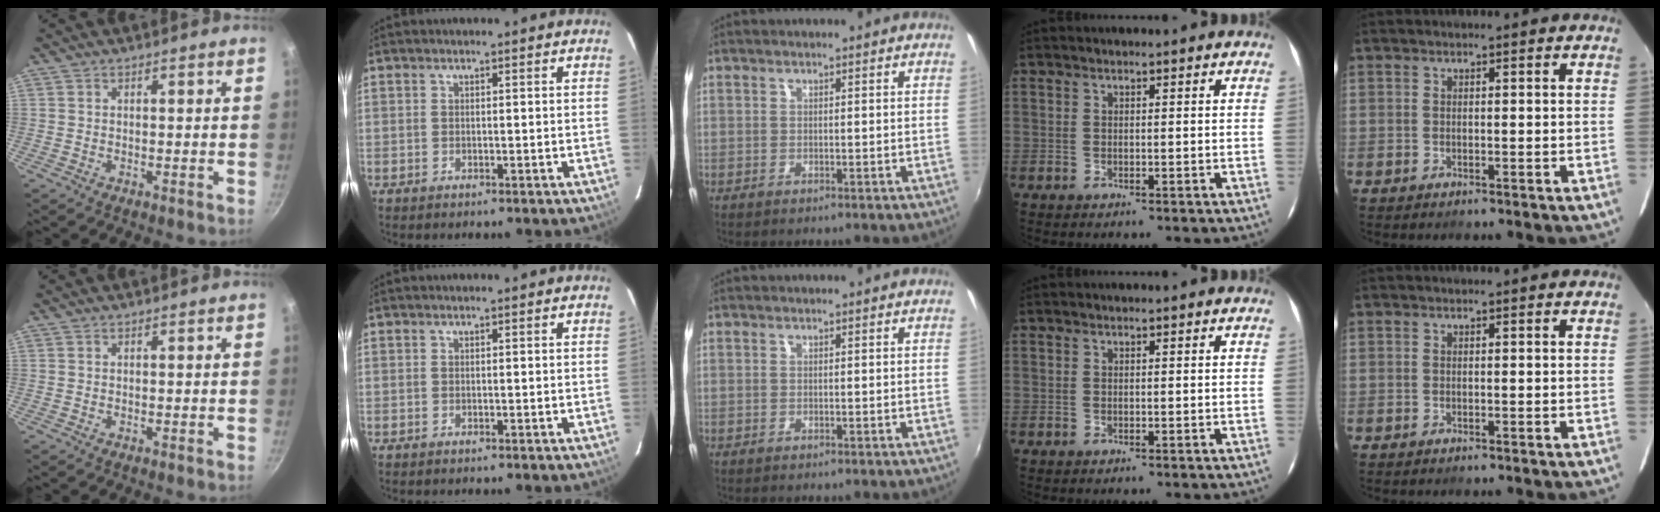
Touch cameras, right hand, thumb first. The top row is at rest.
{}